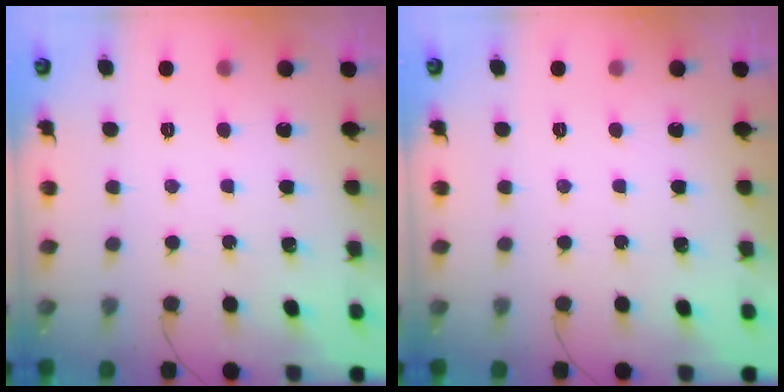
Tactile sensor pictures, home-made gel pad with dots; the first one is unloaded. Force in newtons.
{"total": 0.0}